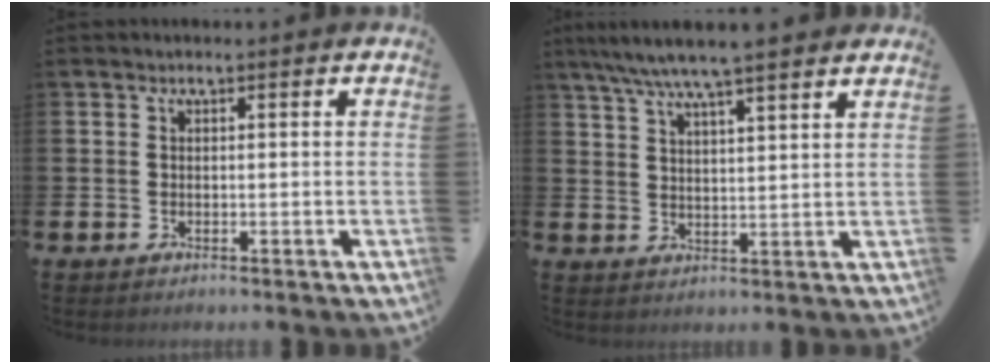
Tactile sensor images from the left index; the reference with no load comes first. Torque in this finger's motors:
{"motor_torque": [0.89, -0.99, 1.05, 0.21]}